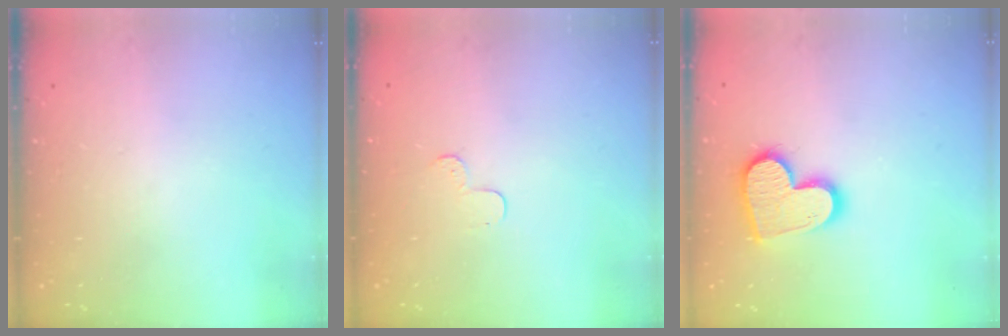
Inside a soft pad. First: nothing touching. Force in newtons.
{"total": 3.2, "press": 3.2, "slide": 0.3}
{"total": 15.2, "press": 15.1, "slide": 1.2}